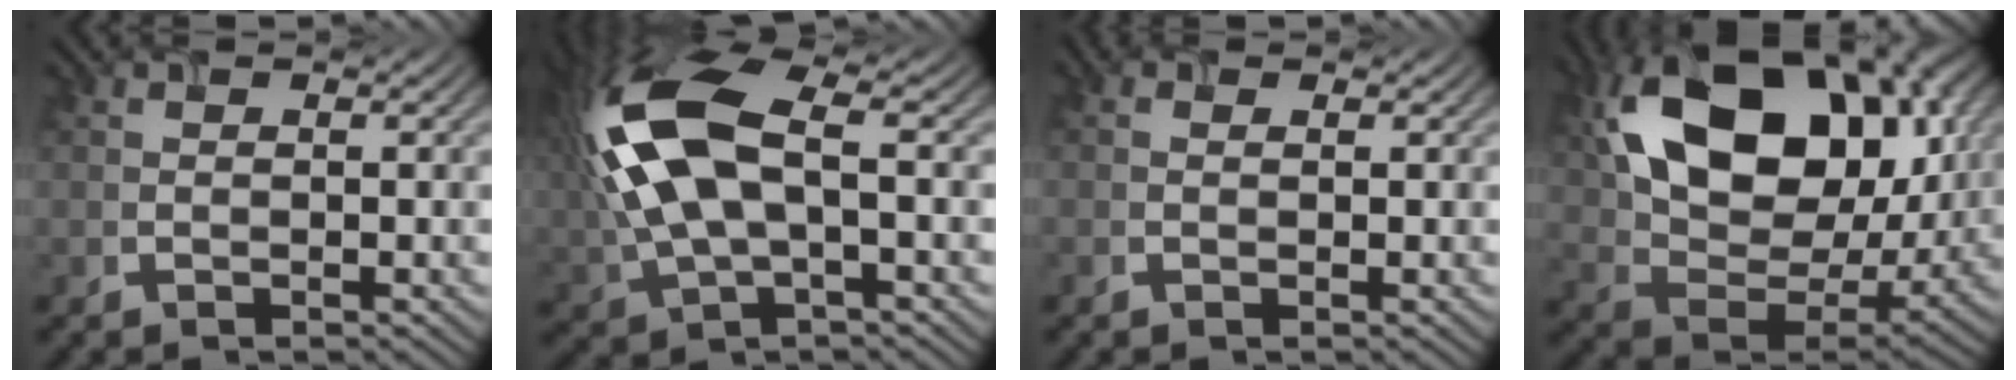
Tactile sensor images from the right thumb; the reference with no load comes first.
{"total": 14.6, "force": [1.7, 7.3, 12.6], "torque": [-0.314, 0.004, 0.030]}
{"total": 0.0}
{"total": 18.5, "force": [6.0, 12.4, 12.4], "torque": [-0.249, 0.004, 0.119]}